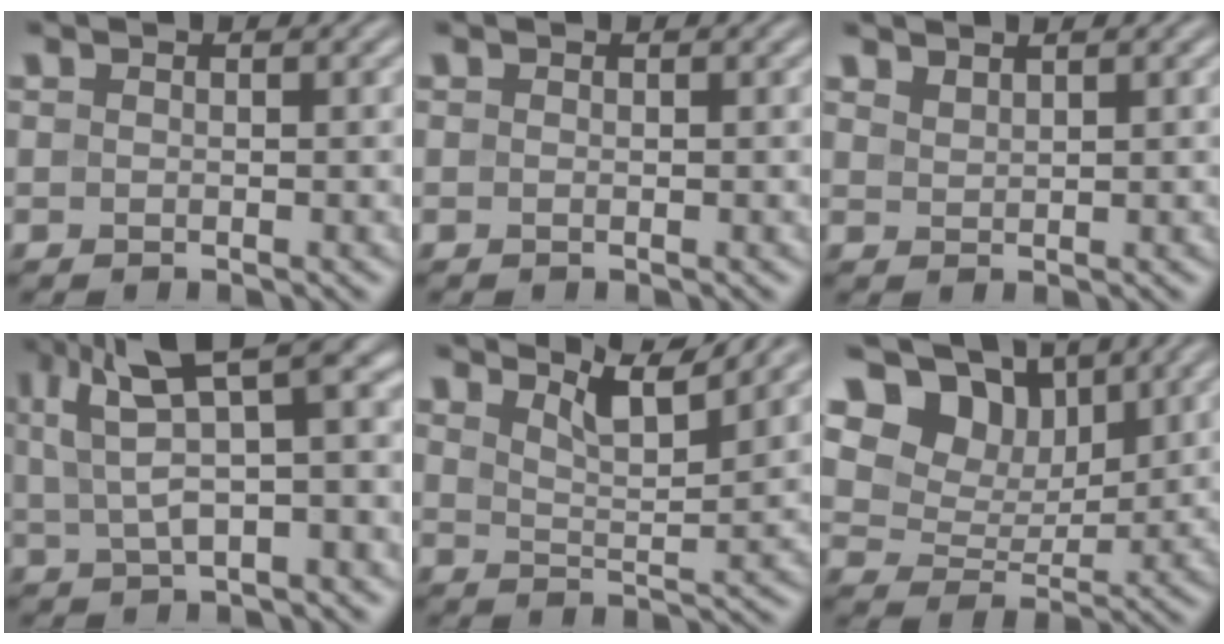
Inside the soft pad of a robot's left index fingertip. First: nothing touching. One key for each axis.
{"total": 0.0}
{"total": 1.1, "fx": 1.1, "fy": 0.2, "fz": 0.2, "tx": -0.010, "ty": 0.000, "tz": 0.026}
{"total": 9.7, "fx": 3.2, "fy": 3.4, "fz": 8.5, "tx": -0.161, "ty": 0.023, "tz": 0.056}
{"total": 4.6, "fx": 3.6, "fy": 0.7, "fz": 2.7, "tx": -0.053, "ty": 0.000, "tz": 0.062}
{"total": 10.9, "fx": 6.7, "fy": 6.8, "fz": 5.2, "tx": -0.110, "ty": 0.003, "tz": 0.123}